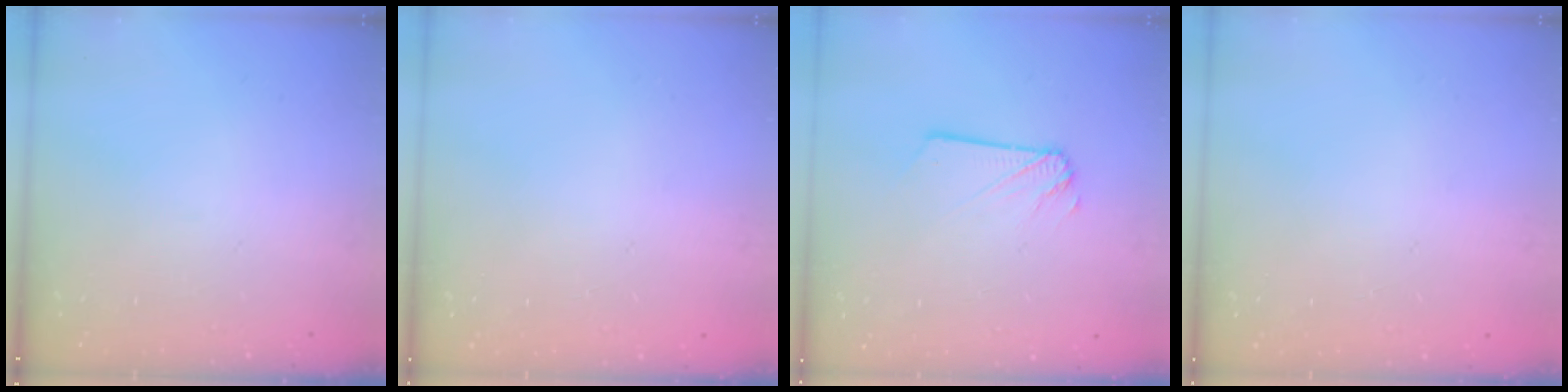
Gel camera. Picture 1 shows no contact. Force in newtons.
{"total": 0.0}
{"total": 2.2, "press": 2.2, "slide": 0.1}
{"total": 0.0}